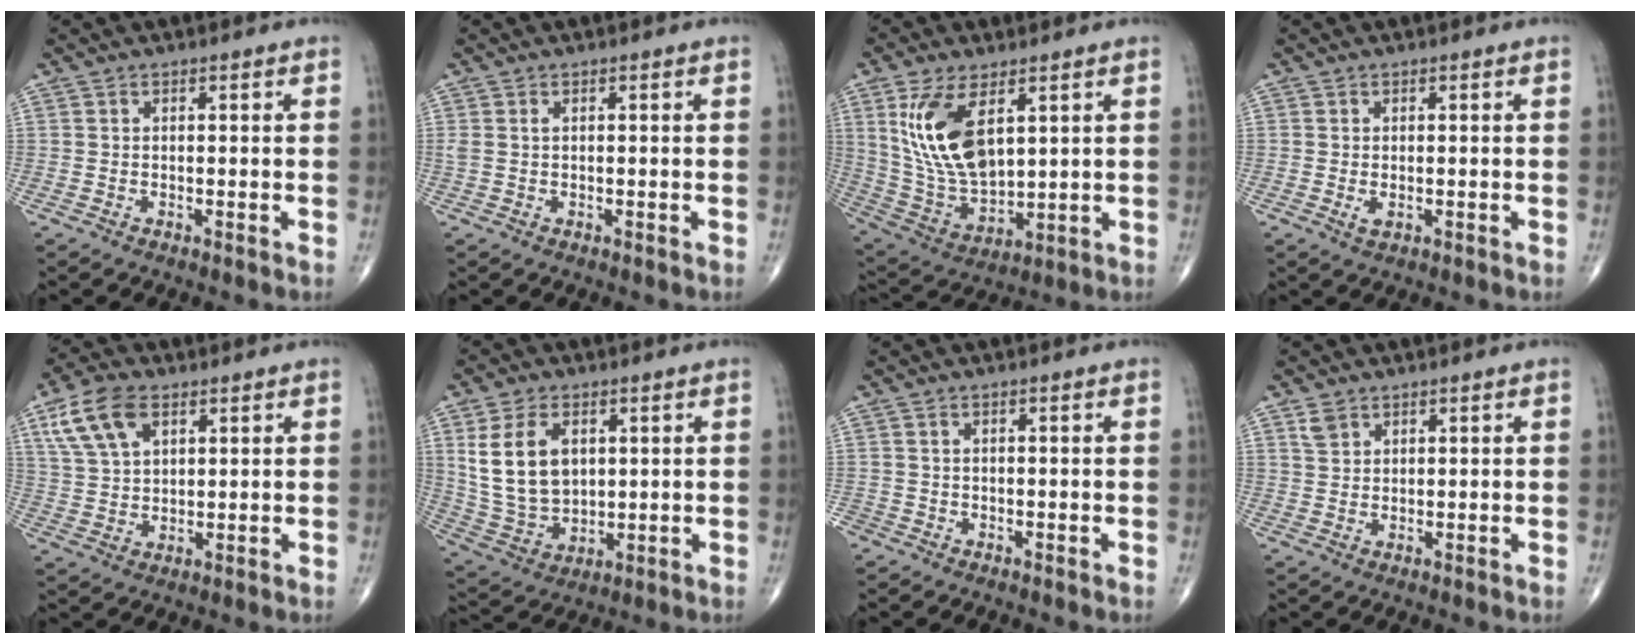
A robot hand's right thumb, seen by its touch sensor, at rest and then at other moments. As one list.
[{"total": 1.1, "force": [0.3, 0.6, 0.9], "torque": [-0.027, 0.012, 0.012]}, {"total": 15.5, "force": [5.5, 7.6, 12.3], "torque": [-0.236, -0.023, 0.121]}, {"total": 1.5, "force": [-0.3, 0.9, 1.2], "torque": [-0.023, -0.005, -0.004]}, {"total": 10.3, "force": [4.8, 5.8, 7.0], "torque": [-0.134, -0.002, 0.096]}, {"total": 13.0, "force": [3.4, 8.5, 9.2], "torque": [-0.164, -0.014, 0.078]}, {"total": 1.8, "force": [-1.1, 1.4, 0.2], "torque": [-0.003, 0.005, -0.025]}, {"total": 2.5, "force": [1.5, 1.7, 1.0], "torque": [-0.012, -0.003, 0.031]}]